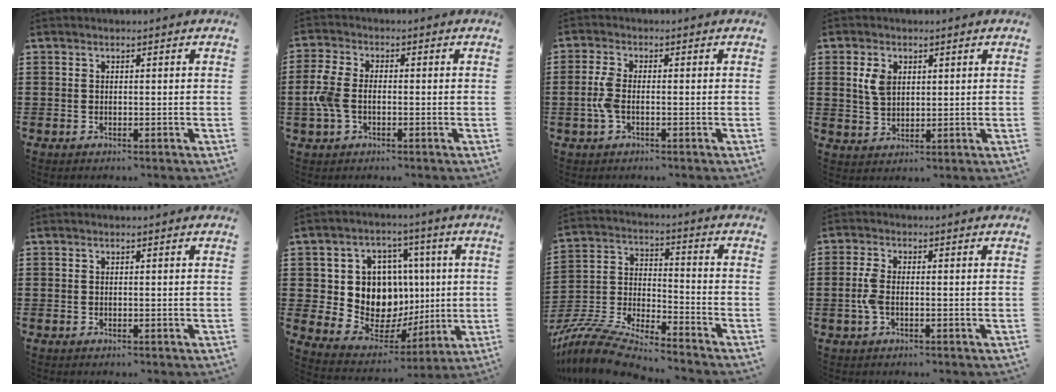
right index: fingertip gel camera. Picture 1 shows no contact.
{"total": 4.9, "force": [-0.9, 3.1, 3.7], "torque": [-0.105, -0.005, -0.027]}
{"total": 3.8, "force": [-0.9, 1.6, 3.3], "torque": [-0.088, -0.005, -0.023]}
{"total": 4.2, "force": [1.3, 2.7, 2.9], "torque": [-0.065, 0.009, 0.023]}
{"total": 0.0}
{"total": 11.9, "force": [1.8, 10.3, 5.6], "torque": [-0.128, -0.017, 0.042]}
{"total": 9.2, "force": [-8.6, 1.2, 3.1], "torque": [-0.082, 0.000, -0.176]}
{"total": 3.5, "force": [-0.7, 1.5, 3.0], "torque": [-0.085, -0.007, -0.021]}